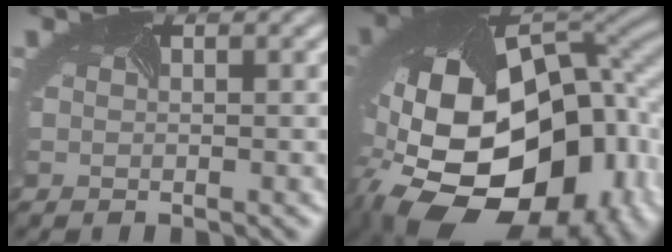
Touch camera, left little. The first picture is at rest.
{"total": 20.3, "force": [-5.9, 12.9, 14.6], "torque": [-0.286, -0.040, -0.073]}